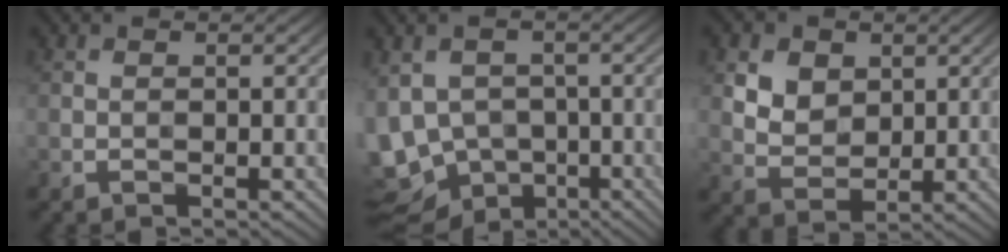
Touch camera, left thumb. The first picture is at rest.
{"total": 11.1, "force": [-3.0, 8.6, 6.4], "torque": [-0.163, -0.017, -0.052]}
{"total": 5.7, "force": [2.6, 4.2, 2.9], "torque": [-0.081, -0.008, 0.046]}